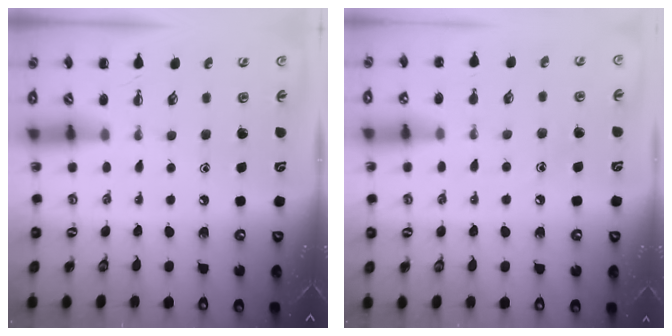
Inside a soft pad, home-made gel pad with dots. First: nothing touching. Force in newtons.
{"total": 7.1, "press": 6.9, "slide": 1.6}